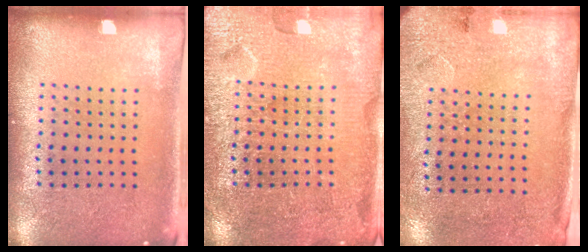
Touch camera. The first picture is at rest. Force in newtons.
{"total": 4.0, "press": 3.9, "slide": 0.5}
{"total": 2.6, "press": 2.1, "slide": 1.5}